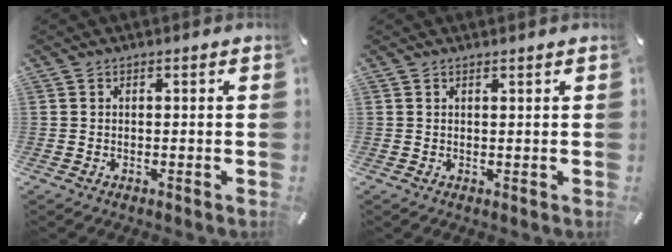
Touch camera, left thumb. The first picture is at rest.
{"total": 0.6, "force": [0.5, -0.2, 0.2], "torque": [-0.002, -0.002, 0.010]}